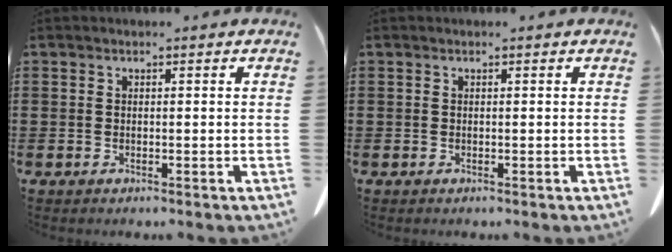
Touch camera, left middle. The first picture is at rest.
{"total": 0.0}